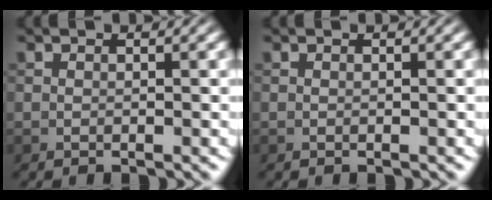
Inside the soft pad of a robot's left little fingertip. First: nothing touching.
{"total": 0.0}